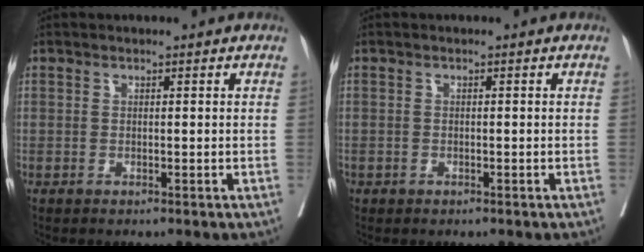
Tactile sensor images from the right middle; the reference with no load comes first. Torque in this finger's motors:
{"motor_torque": [1.03, -1.01, 0.58, 0.05]}